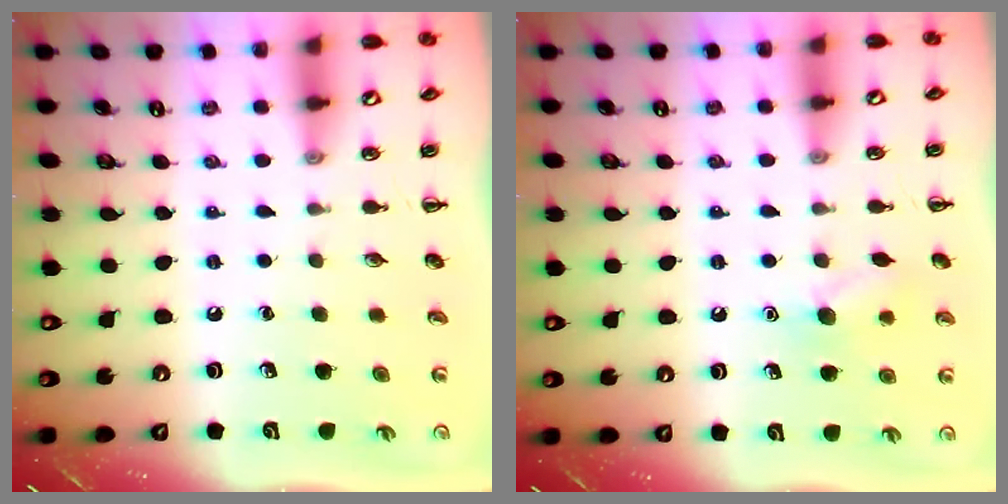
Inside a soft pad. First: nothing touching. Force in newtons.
{"total": 7.8, "press": 7.8, "slide": 1.2}